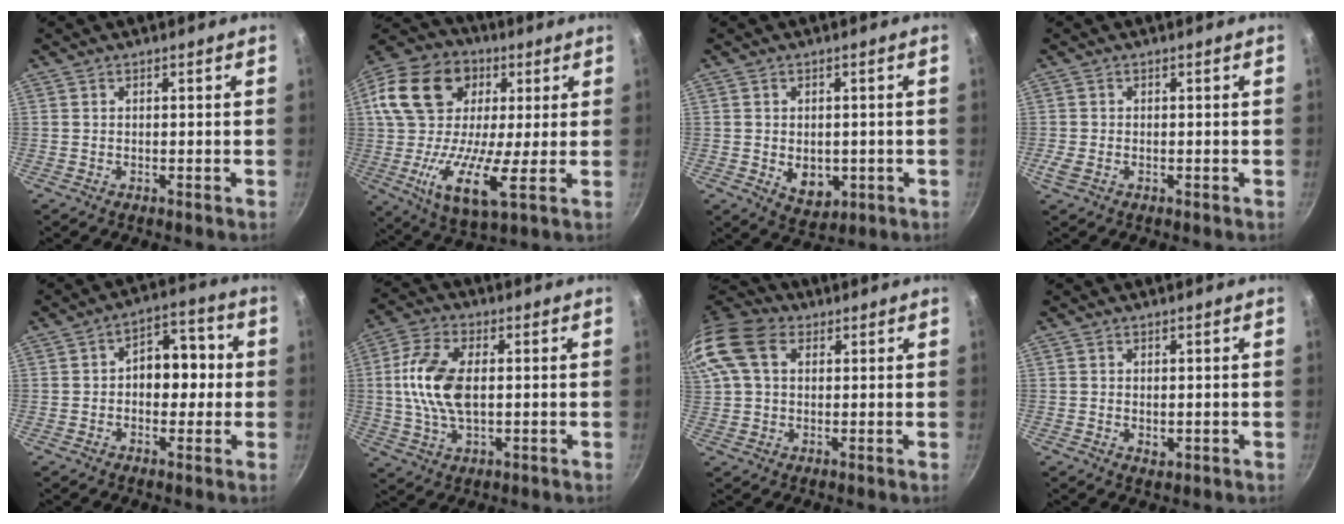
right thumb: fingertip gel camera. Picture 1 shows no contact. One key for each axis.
{"total": 23.0, "fx": 3.6, "fy": 14.6, "fz": 17.5, "tx": -0.306, "ty": 0.015, "tz": 0.042}
{"total": 6.3, "fx": -0.9, "fy": 4.7, "fz": 4.2, "tx": -0.044, "ty": -0.007, "tz": -0.001}
{"total": 2.2, "fx": -0.7, "fy": 1.5, "fz": 1.4, "tx": -0.027, "ty": -0.002, "tz": -0.013}
{"total": 9.6, "fx": 0.0, "fy": 6.7, "fz": 6.9, "tx": -0.041, "ty": 0.029, "tz": -0.010}
{"total": 12.1, "fx": 0.8, "fy": 6.7, "fz": 10.0, "tx": -0.195, "ty": 0.014, "tz": 0.010}
{"total": 16.3, "fx": 5.3, "fy": 11.6, "fz": 10.2, "tx": -0.230, "ty": 0.030, "tz": 0.086}
{"total": 1.6, "fx": 0.2, "fy": 1.1, "fz": 1.1, "tx": -0.016, "ty": -0.002, "tz": 0.004}